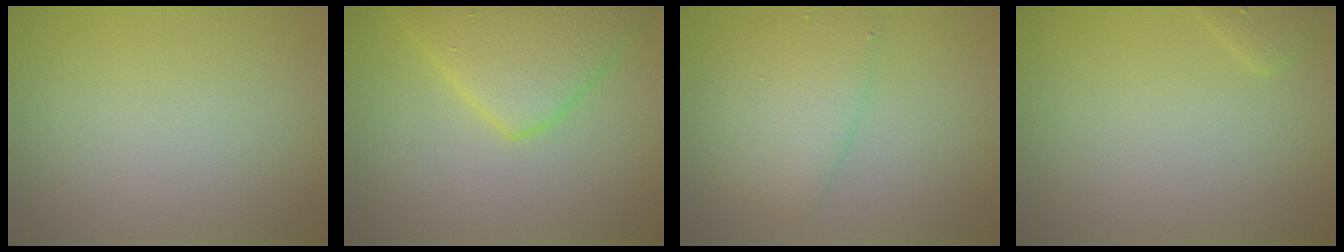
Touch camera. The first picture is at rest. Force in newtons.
{"total": 5.8, "press": 5.8, "slide": 0.3}
{"total": 4.4, "press": 4.4, "slide": 0.0}
{"total": 0.9, "press": 0.9, "slide": 0.0}